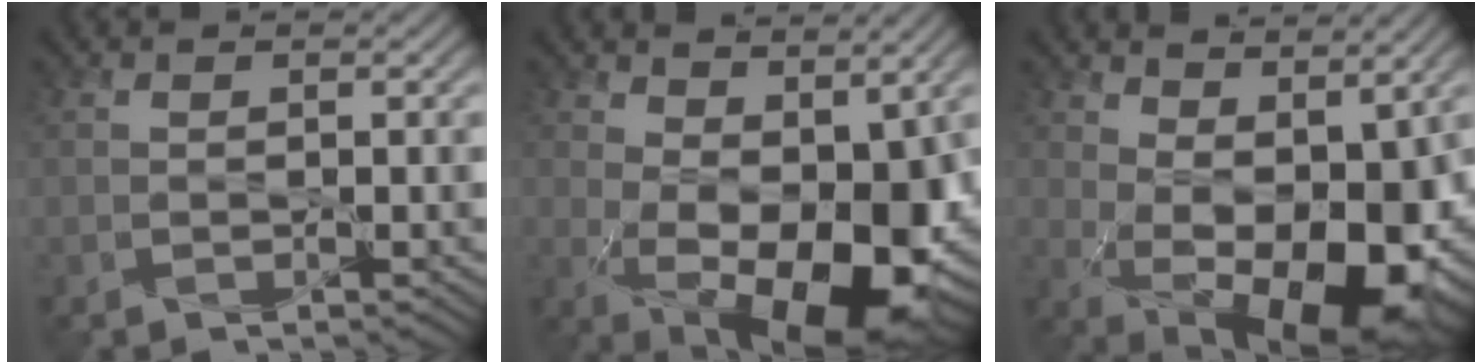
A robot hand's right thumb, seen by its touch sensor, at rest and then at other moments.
{"total": 13.1, "force": [-0.1, 7.1, 11.0], "torque": [-0.175, -0.015, 0.012]}
{"total": 12.9, "force": [1.1, 7.1, 10.7], "torque": [-0.165, -0.013, 0.040]}